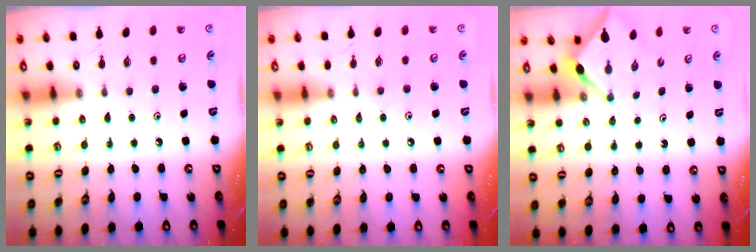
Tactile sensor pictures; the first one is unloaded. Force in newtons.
{"total": 2.4, "press": 2.3, "slide": 0.5}
{"total": 3.0, "press": 2.9, "slide": 0.4}